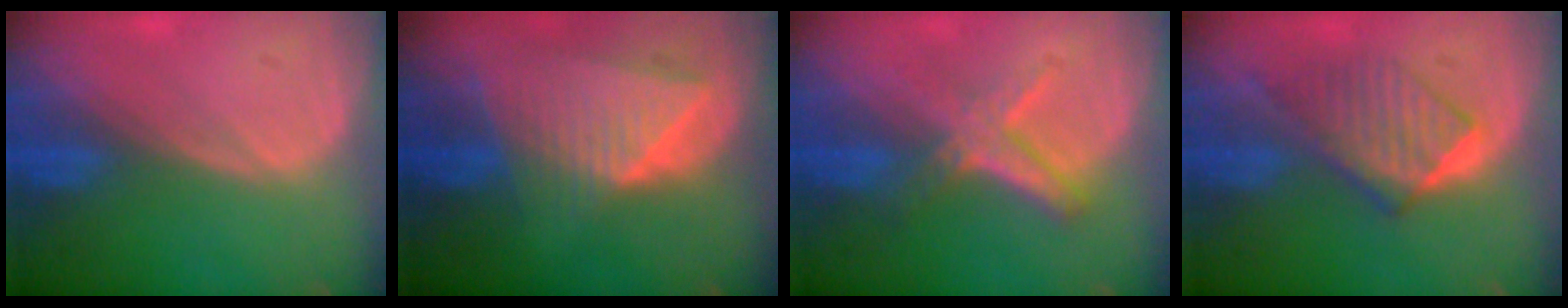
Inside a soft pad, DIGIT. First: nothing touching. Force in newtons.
{"total": 9.1, "press": 8.0, "slide": 4.3}
{"total": 5.6, "press": 5.4, "slide": 1.8}
{"total": 6.4, "press": 6.3, "slide": 1.5}